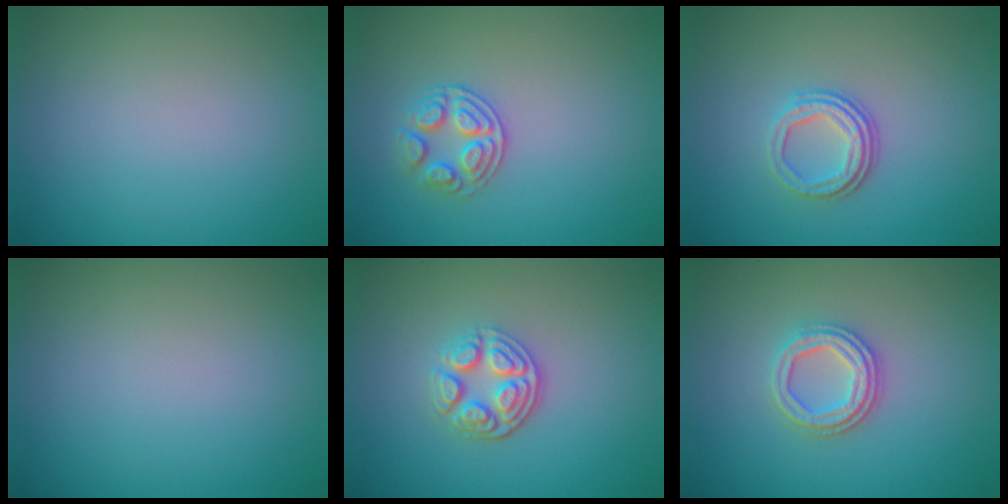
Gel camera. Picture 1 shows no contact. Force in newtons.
{"total": 2.6, "press": 2.5, "slide": 0.8}
{"total": 3.0, "press": 2.4, "slide": 1.9}
{"total": 0.0}
{"total": 3.7, "press": 3.1, "slide": 2.2}
{"total": 3.3, "press": 2.9, "slide": 1.5}